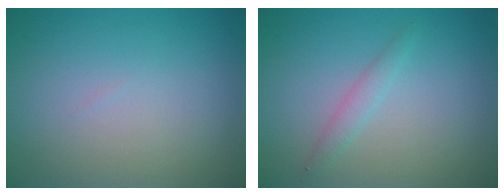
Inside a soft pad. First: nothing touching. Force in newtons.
{"total": 1.2, "press": 1.2, "slide": 0.1}